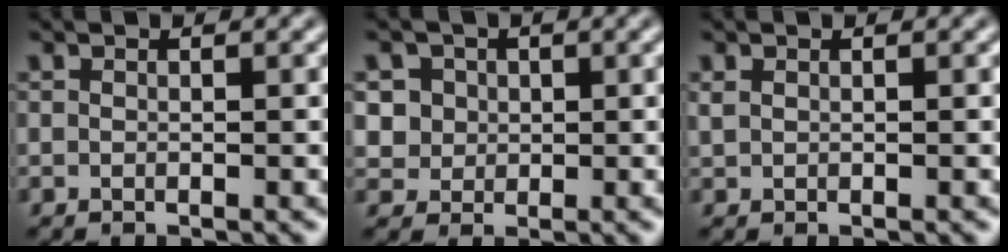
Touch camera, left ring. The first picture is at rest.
{"total": 4.0, "force": [1.3, 3.6, 1.3], "torque": [-0.020, 0.015, 0.024]}
{"total": 0.6, "force": [0.4, 0.4, 0.3], "torque": [-0.012, 0.001, 0.011]}